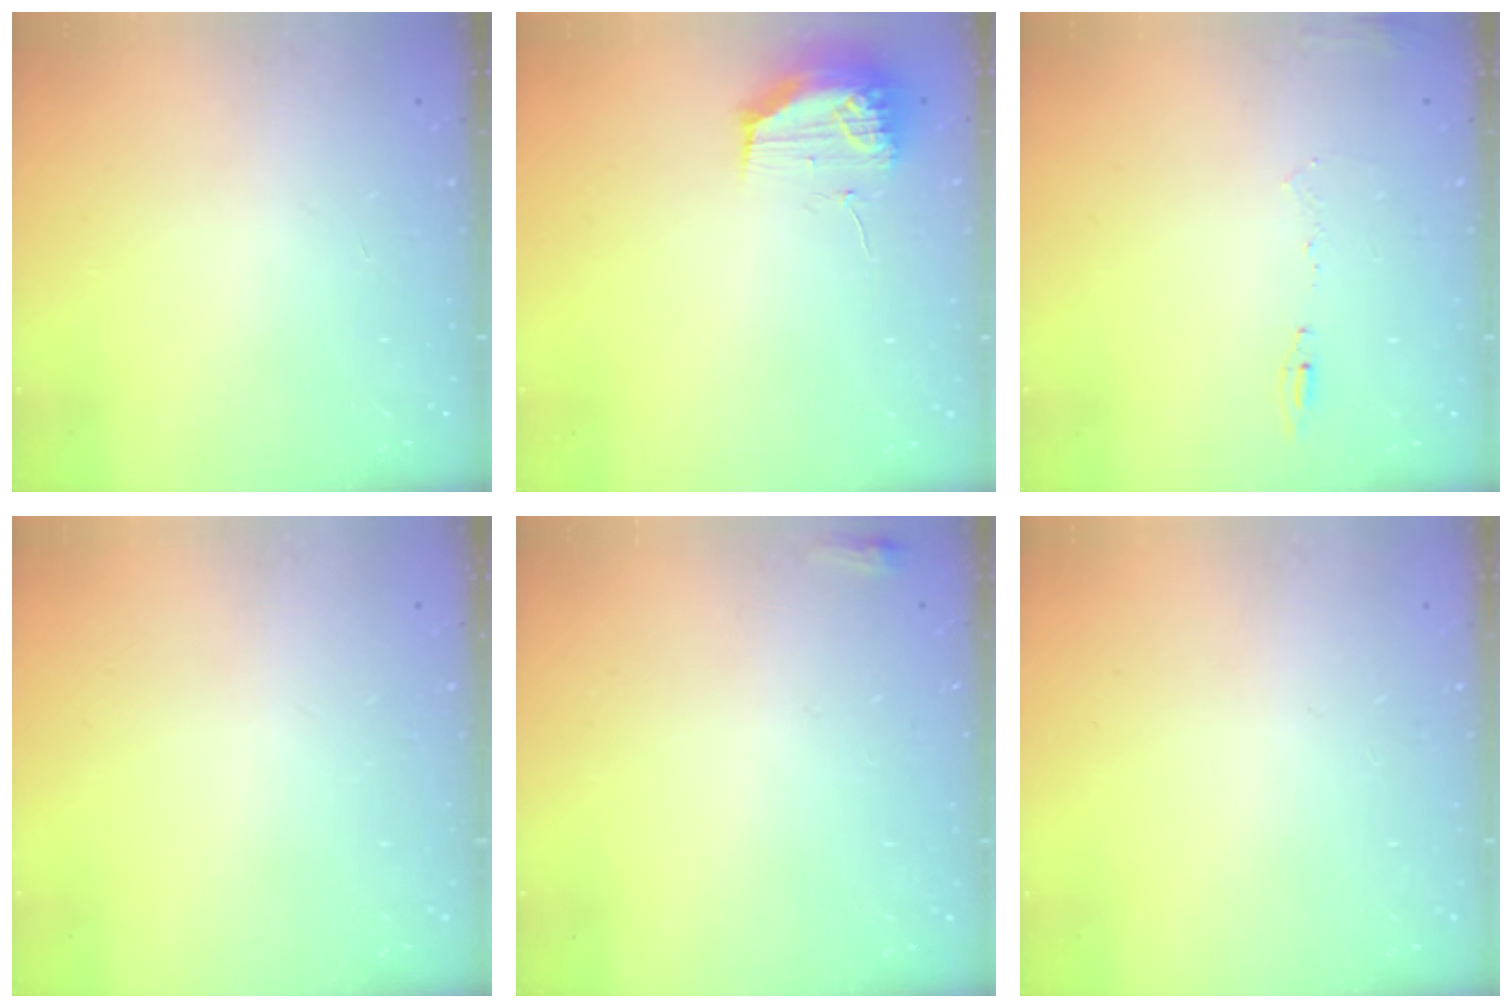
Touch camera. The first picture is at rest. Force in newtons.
{"total": 11.5, "press": 11.5, "slide": 0.7}
{"total": 6.2, "press": 6.0, "slide": 1.5}
{"total": 0.0}
{"total": 2.9, "press": 2.6, "slide": 1.1}
{"total": 0.0}